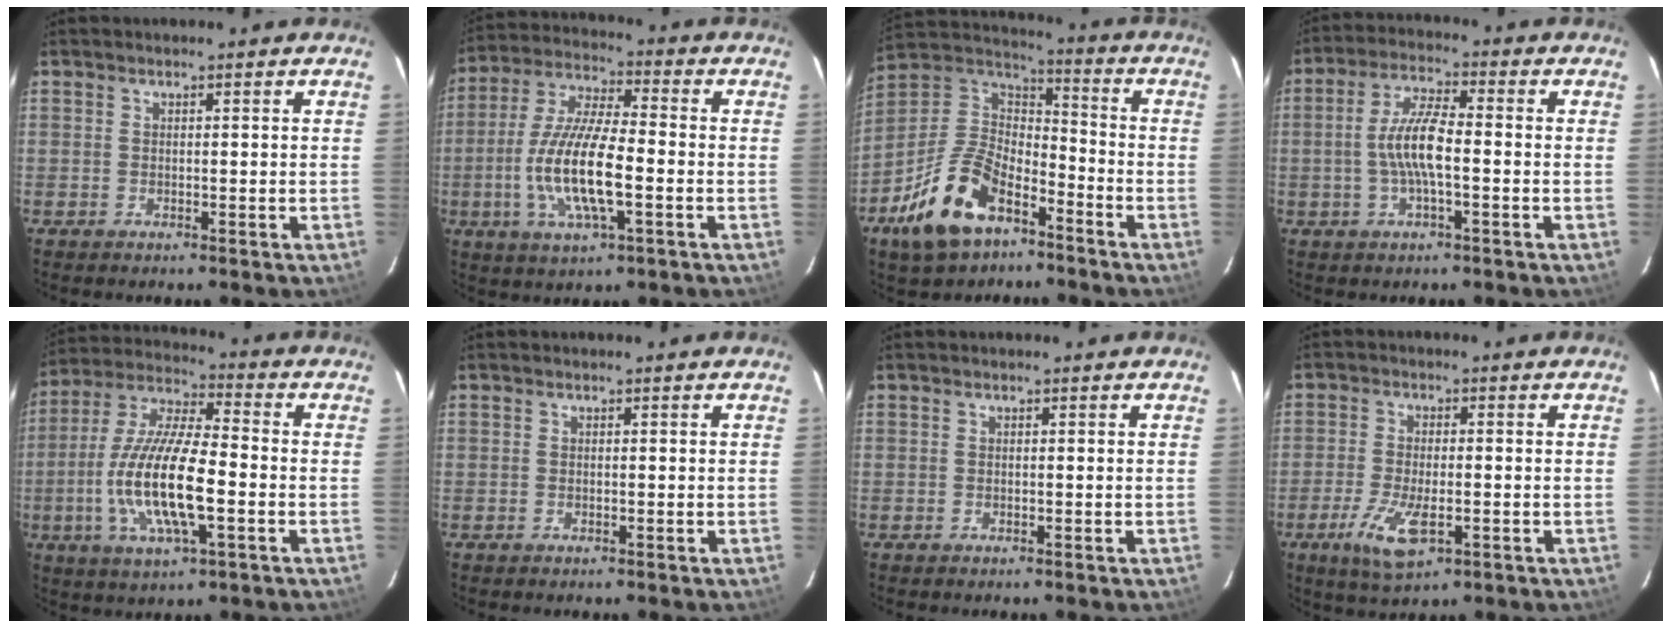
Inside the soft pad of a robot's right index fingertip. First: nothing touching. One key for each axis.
{"total": 14.2, "fx": -3.4, "fy": 3.7, "fz": 13.3, "tx": -0.275, "ty": -0.007, "tz": -0.066}
{"total": 17.5, "fx": -10.1, "fy": 9.0, "fz": 11.1, "tx": -0.240, "ty": 0.005, "tz": -0.184}
{"total": 7.9, "fx": -1.3, "fy": 1.8, "fz": 7.6, "tx": -0.155, "ty": 0.008, "tz": -0.027}
{"total": 16.3, "fx": -3.7, "fy": 4.3, "fz": 15.2, "tx": -0.311, "ty": -0.009, "tz": -0.073}
{"total": 0.0}
{"total": 0.0}
{"total": 8.7, "fx": -3.5, "fy": 3.2, "fz": 7.2, "tx": -0.157, "ty": -0.019, "tz": -0.063}